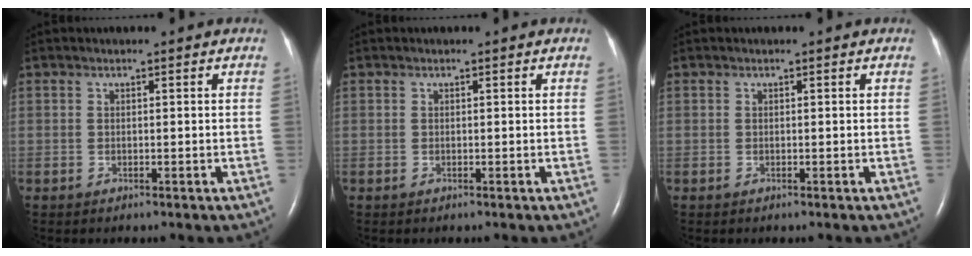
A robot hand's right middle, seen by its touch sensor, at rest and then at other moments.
{"total": 0.0}
{"total": 0.0}